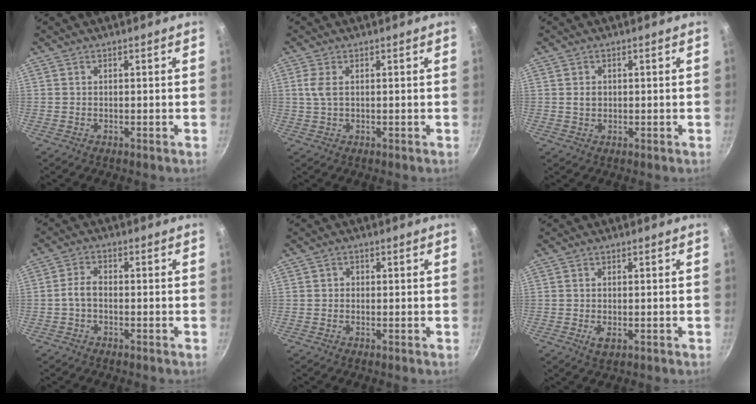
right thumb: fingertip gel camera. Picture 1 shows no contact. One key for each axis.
{"total": 2.8, "fx": 0.5, "fy": 1.2, "fz": 2.4, "tx": -0.055, "ty": 0.002, "tz": 0.012}
{"total": 1.9, "fx": 0.2, "fy": 1.5, "fz": 1.1, "tx": -0.013, "ty": 0.000, "tz": 0.003}
{"total": 3.3, "fx": -1.0, "fy": 2.2, "fz": 2.3, "tx": -0.043, "ty": 0.022, "tz": -0.025}
{"total": 1.1, "fx": -0.1, "fy": 1.0, "fz": 0.4, "tx": -0.002, "ty": 0.001, "tz": -0.004}
{"total": 2.5, "fx": -0.7, "fy": 1.4, "fz": 2.0, "tx": -0.040, "ty": -0.007, "tz": -0.009}